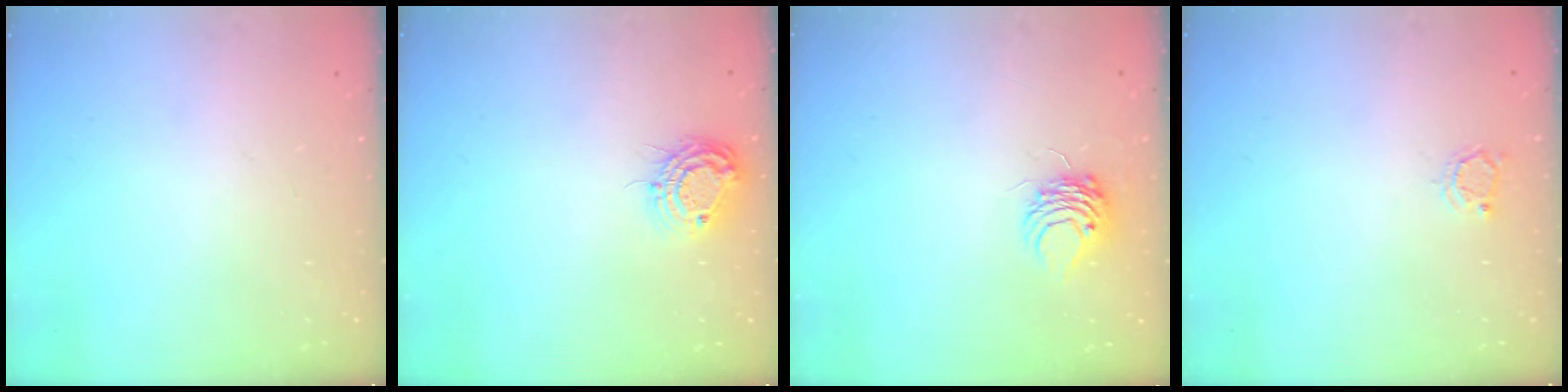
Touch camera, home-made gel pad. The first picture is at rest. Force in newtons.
{"total": 9.6, "press": 9.6, "slide": 0.8}
{"total": 6.1, "press": 6.1, "slide": 0.5}
{"total": 2.9, "press": 2.9, "slide": 0.3}